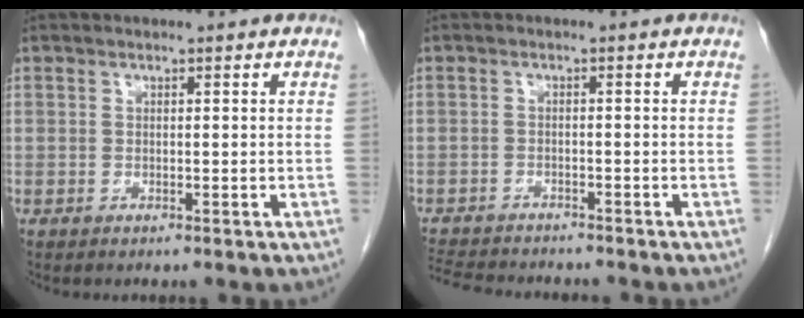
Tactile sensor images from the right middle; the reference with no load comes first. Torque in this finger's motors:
{"motor_torque": [0.23, -0.21, 0.01, 0.04]}